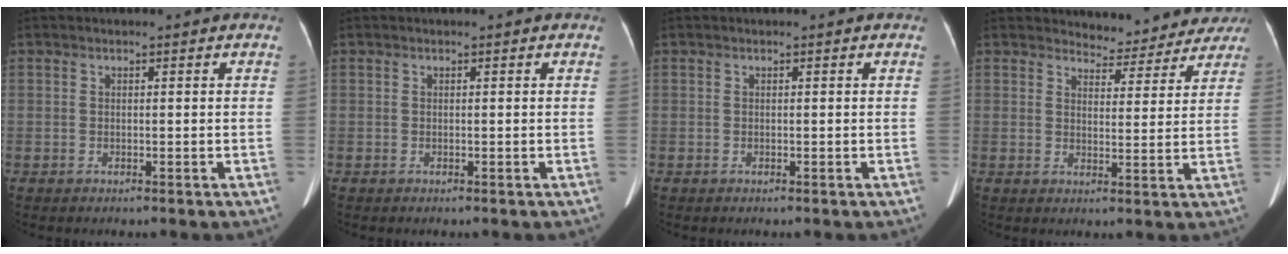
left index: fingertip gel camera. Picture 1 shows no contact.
{"total": 0.0}
{"total": 0.0}
{"total": 9.4, "force": [8.9, 2.9, -0.2], "torque": [0.027, -0.006, 0.090]}